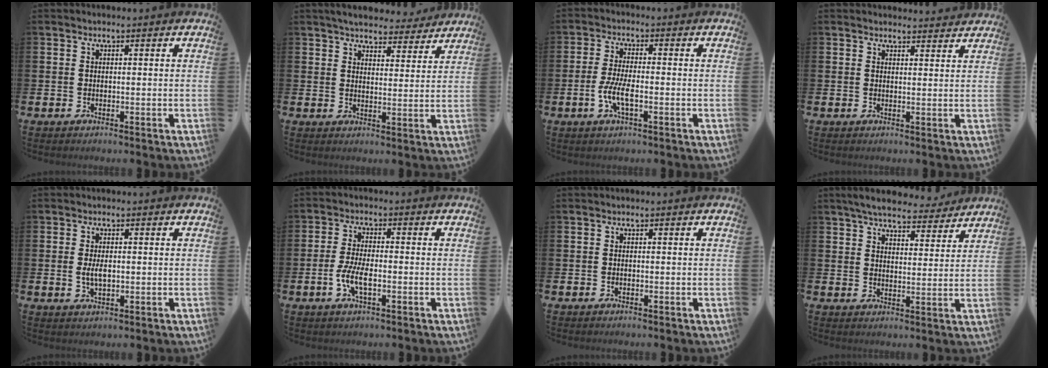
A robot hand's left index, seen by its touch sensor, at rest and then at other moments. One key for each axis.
{"total": 5.3, "fx": 5.1, "fy": 1.1, "fz": 0.9, "tx": -0.026, "ty": -0.029, "tz": 0.090}
{"total": 4.4, "fx": -1.3, "fy": 1.3, "fz": 4.0, "tx": -0.085, "ty": 0.003, "tz": -0.026}
{"total": 2.2, "fx": 2.1, "fy": 0.4, "fz": -0.1, "tx": 0.006, "ty": -0.013, "tz": 0.037}
{"total": 2.2, "fx": 0.1, "fy": 1.0, "fz": 2.0, "tx": -0.030, "ty": 0.000, "tz": -0.003}
{"total": 4.5, "fx": -1.2, "fy": 1.7, "fz": 4.0, "tx": -0.080, "ty": 0.000, "tz": -0.025}
{"total": 0.0}
{"total": 6.1, "fx": 5.7, "fy": 1.2, "fz": 1.5, "tx": -0.041, "ty": -0.031, "tz": 0.101}